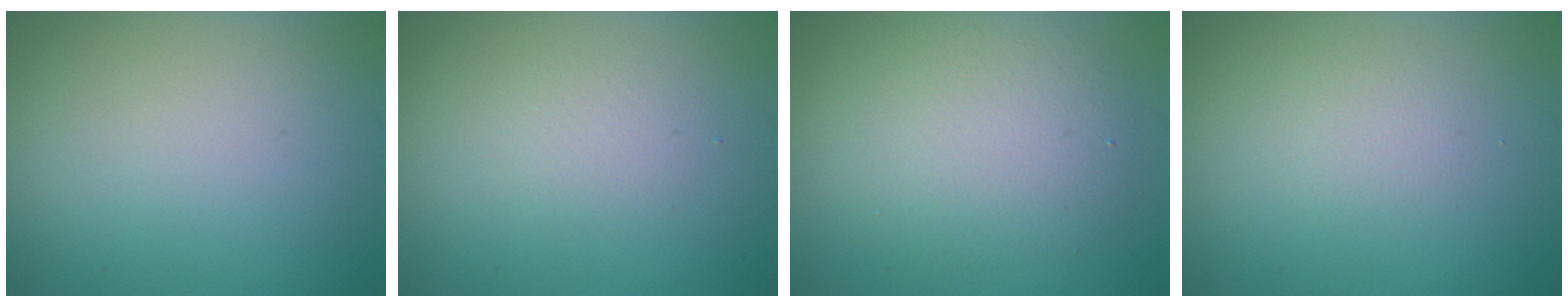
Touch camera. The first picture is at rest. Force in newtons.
{"total": 1.4, "press": 1.4, "slide": 0.0}
{"total": 4.7, "press": 4.7, "slide": 0.4}
{"total": 1.3, "press": 1.3, "slide": 0.0}